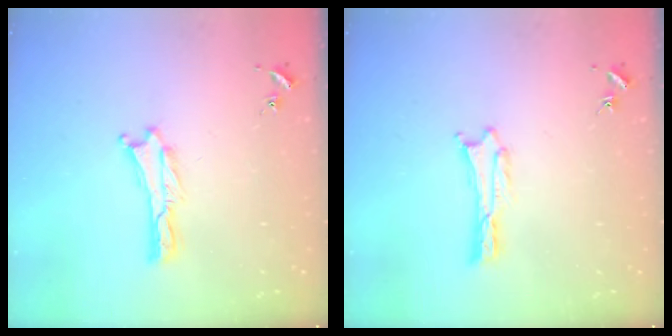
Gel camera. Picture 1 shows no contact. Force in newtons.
{"total": 0.0}